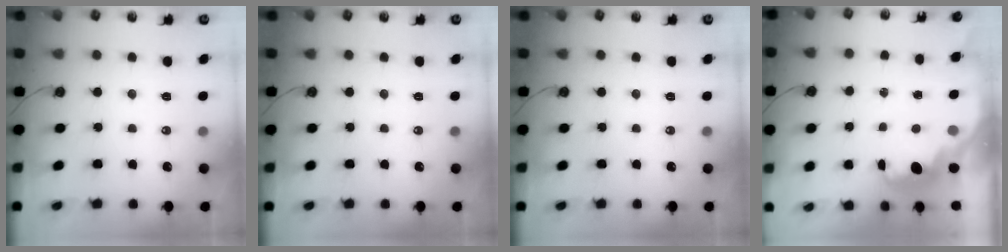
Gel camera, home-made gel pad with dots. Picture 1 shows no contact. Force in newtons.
{"total": 0.0}
{"total": 0.0}
{"total": 2.7, "press": 2.6, "slide": 0.6}